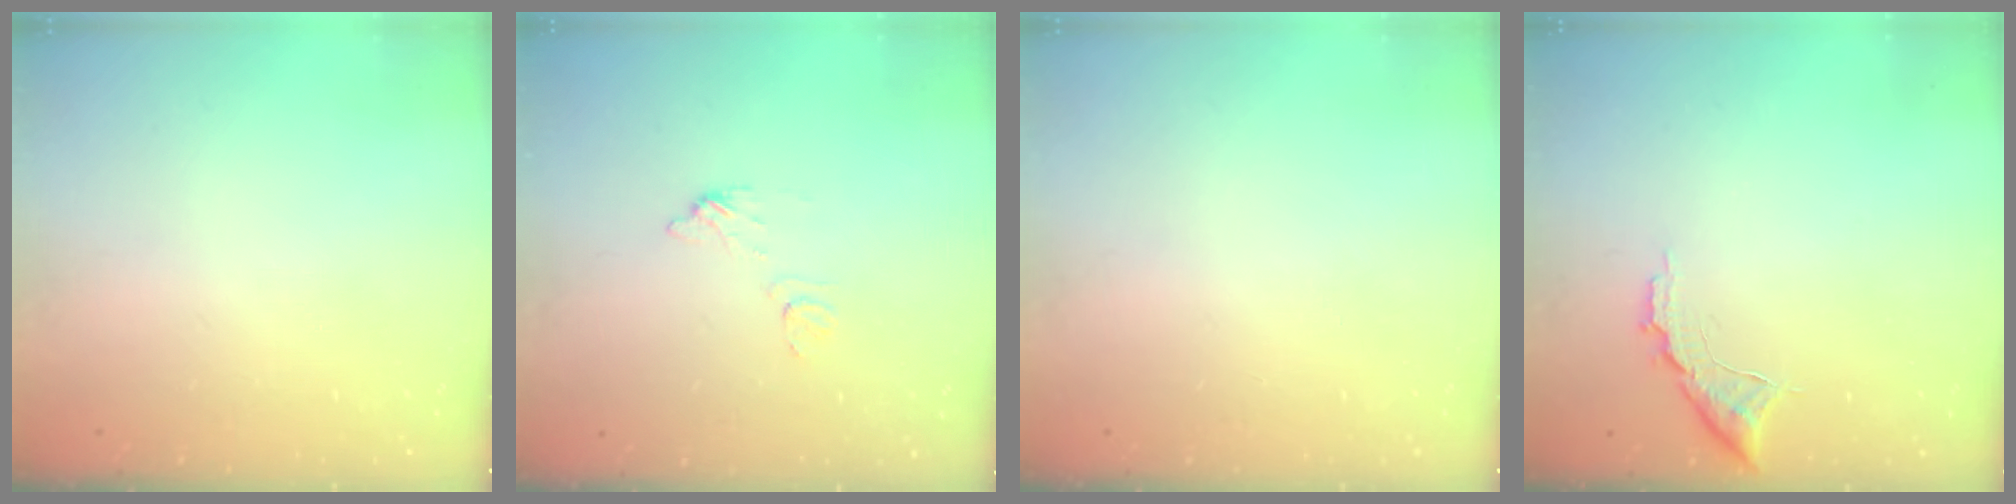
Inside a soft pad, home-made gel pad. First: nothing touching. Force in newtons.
{"total": 6.9, "press": 6.8, "slide": 0.5}
{"total": 0.0}
{"total": 8.4, "press": 8.3, "slide": 0.5}